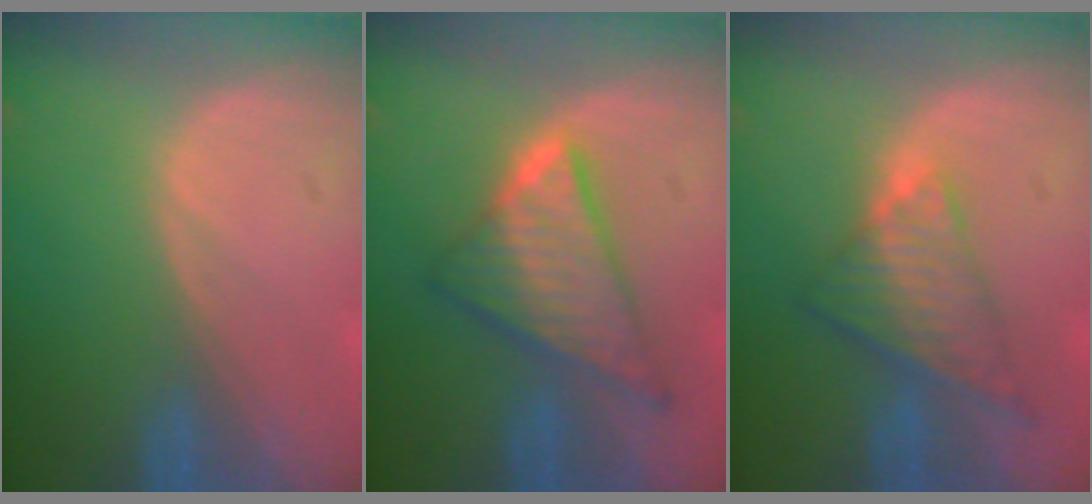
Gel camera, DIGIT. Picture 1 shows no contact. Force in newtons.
{"total": 8.2, "press": 8.1, "slide": 0.5}
{"total": 7.6, "press": 6.2, "slide": 4.3}